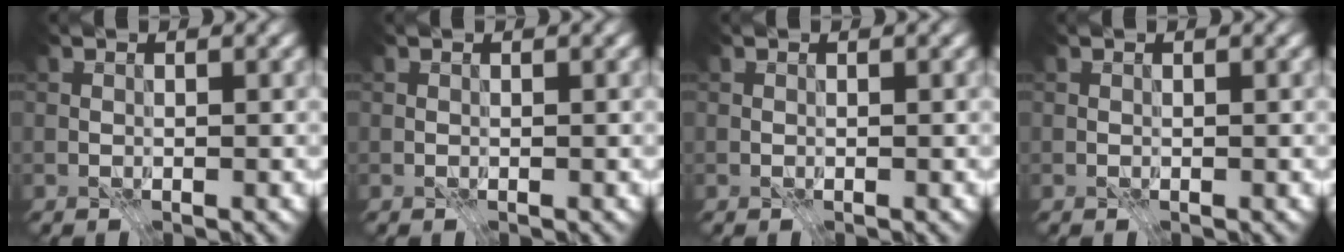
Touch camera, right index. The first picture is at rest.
{"total": 0.0}
{"total": 0.0}
{"total": 0.0}